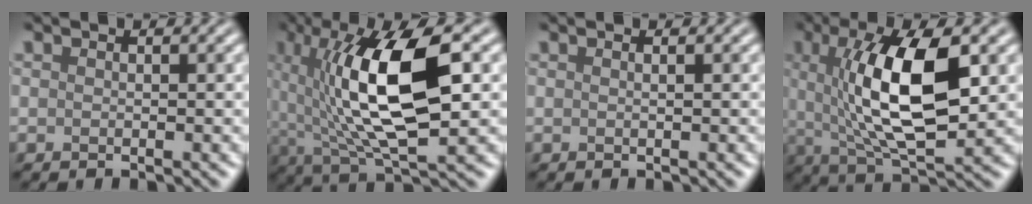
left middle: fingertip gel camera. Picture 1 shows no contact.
{"total": 11.3, "force": [1.4, 3.9, 10.5], "torque": [-0.183, 0.006, 0.024]}
{"total": 0.8, "force": [0.3, 0.3, 0.7], "torque": [-0.006, 0.000, -0.003]}
{"total": 10.6, "force": [1.5, 3.7, 9.8], "torque": [-0.164, 0.001, 0.025]}